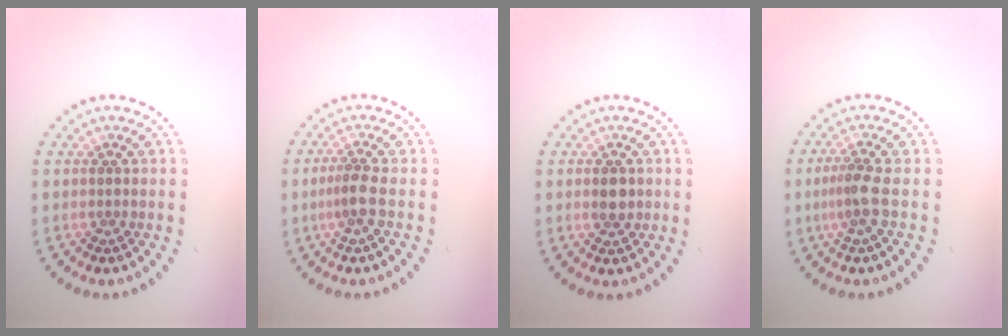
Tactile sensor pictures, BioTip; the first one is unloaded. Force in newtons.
{"total": 2.1, "press": 1.6, "slide": 1.4}
{"total": 1.9, "press": 1.9, "slide": 0.2}
{"total": 2.2, "press": 1.7, "slide": 1.5}